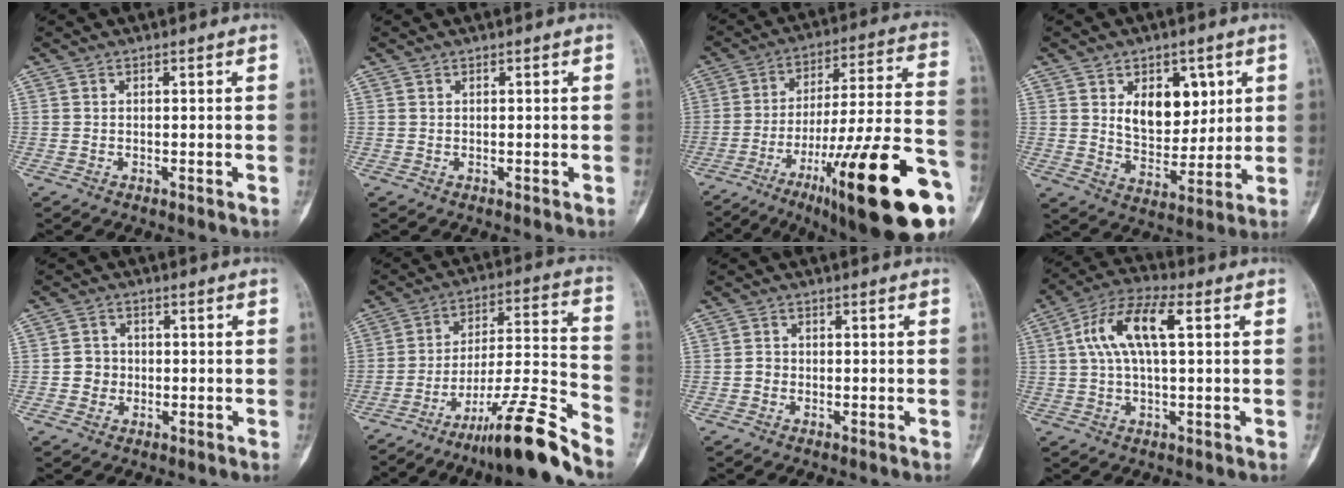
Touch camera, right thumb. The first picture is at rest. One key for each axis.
{"total": 0.0}
{"total": 29.2, "fx": -13.9, "fy": 5.4, "fz": 25.2, "tx": -0.331, "ty": 0.053, "tz": -0.208}
{"total": 11.0, "fx": 3.7, "fy": 7.2, "fz": 7.5, "tx": -0.072, "ty": -0.028, "tz": 0.069}
{"total": 3.4, "fx": -0.4, "fy": 3.3, "fz": 1.0, "tx": 0.006, "ty": 0.008, "tz": -0.012}
{"total": 18.0, "fx": -13.9, "fy": 0.5, "fz": 11.5, "tx": -0.193, "ty": 0.092, "tz": -0.229}
{"total": 1.4, "fx": -0.4, "fy": 1.3, "fz": 0.5, "tx": -0.003, "ty": 0.006, "tz": -0.010}
{"total": 11.7, "fx": 2.7, "fy": 4.6, "fz": 10.4, "tx": -0.210, "ty": 0.030, "tz": 0.045}